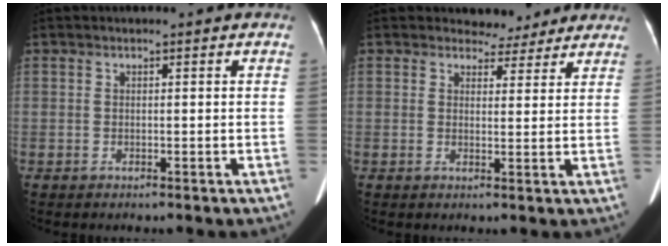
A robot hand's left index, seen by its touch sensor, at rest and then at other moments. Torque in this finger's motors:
{"motor_torque": [0.20, -0.26, -0.01, 0.00]}